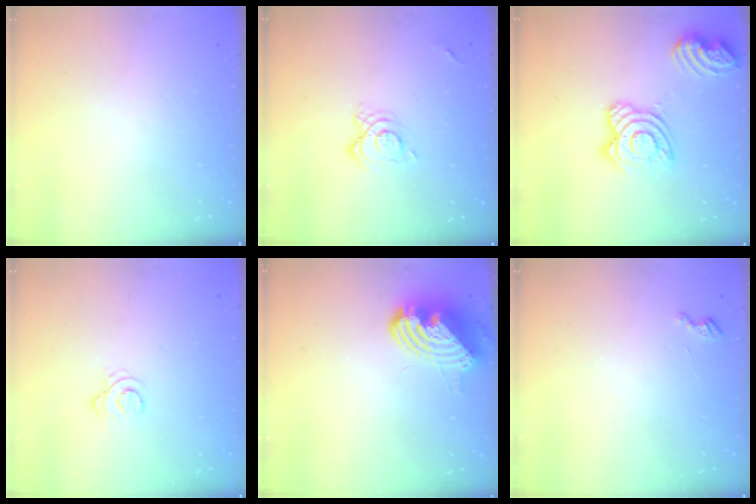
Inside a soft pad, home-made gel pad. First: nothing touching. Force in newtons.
{"total": 8.1, "press": 8.0, "slide": 0.8}
{"total": 17.6, "press": 17.6, "slide": 1.4}
{"total": 2.5, "press": 2.5, "slide": 0.3}
{"total": 11.7, "press": 11.6, "slide": 1.5}
{"total": 2.7, "press": 2.7, "slide": 0.4}